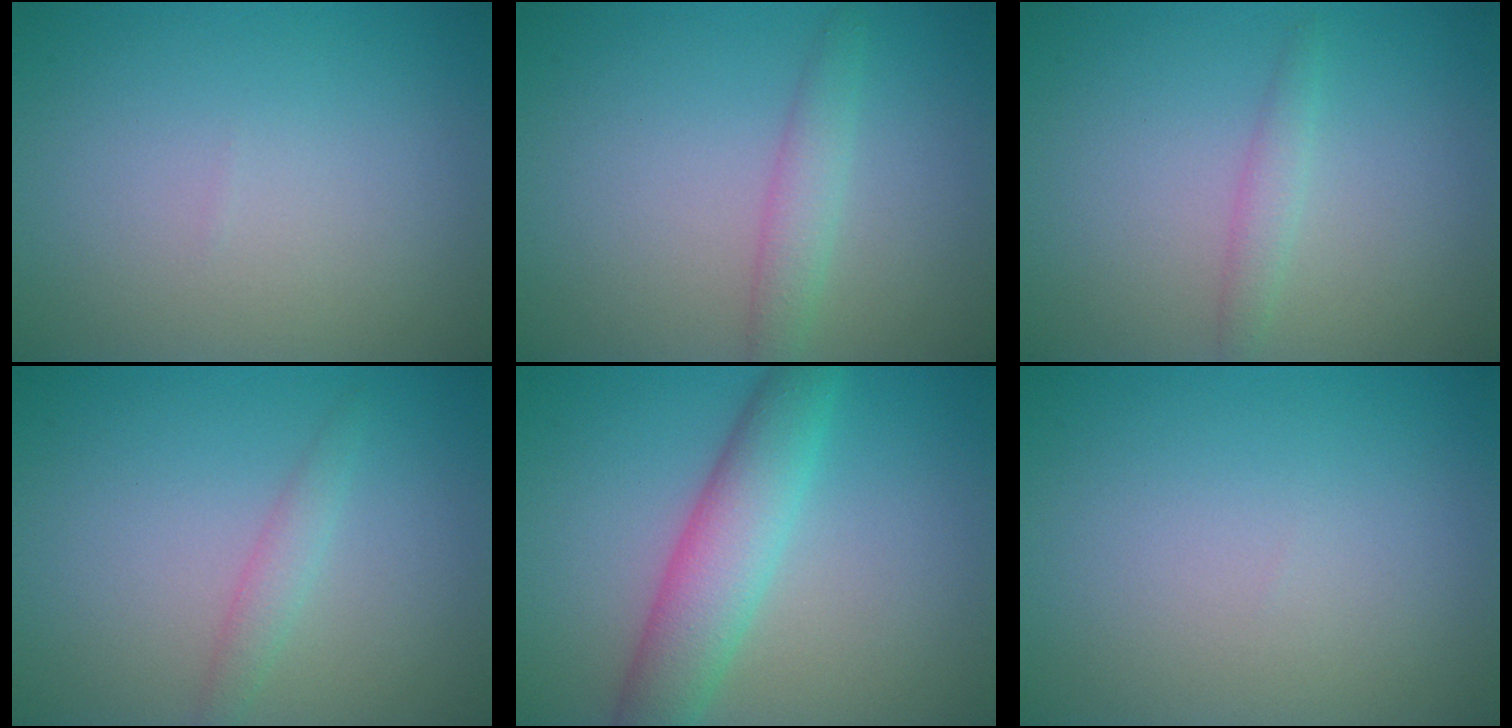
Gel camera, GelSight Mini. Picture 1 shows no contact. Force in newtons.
{"total": 2.2, "press": 2.2, "slide": 0.1}
{"total": 1.4, "press": 1.4, "slide": 0.0}
{"total": 1.5, "press": 1.5, "slide": 0.0}
{"total": 5.3, "press": 5.3, "slide": 0.2}
{"total": 0.0}